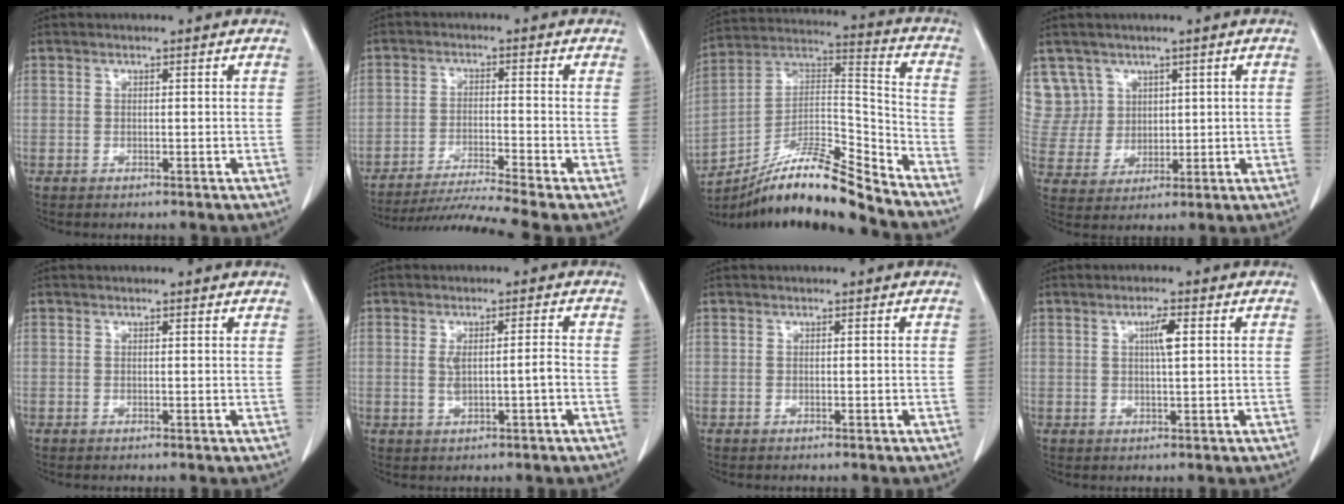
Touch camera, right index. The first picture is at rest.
{"total": 9.4, "force": [-8.3, -2.9, 3.4], "torque": [-0.050, -0.024, -0.146]}
{"total": 15.5, "force": [-13.2, 0.3, 8.1], "torque": [-0.137, 0.032, -0.232]}
{"total": 7.8, "force": [4.2, 6.5, -0.3], "torque": [0.004, 0.019, 0.097]}
{"total": 0.6, "force": [0.6, 0.1, 0.1], "torque": [-0.009, 0.001, 0.003]}
{"total": 3.3, "force": [-0.3, 0.5, 3.3], "torque": [-0.065, 0.005, 0.004]}
{"total": 0.0}
{"total": 2.9, "force": [0.8, 0.3, 2.8], "torque": [-0.049, 0.002, 0.014]}